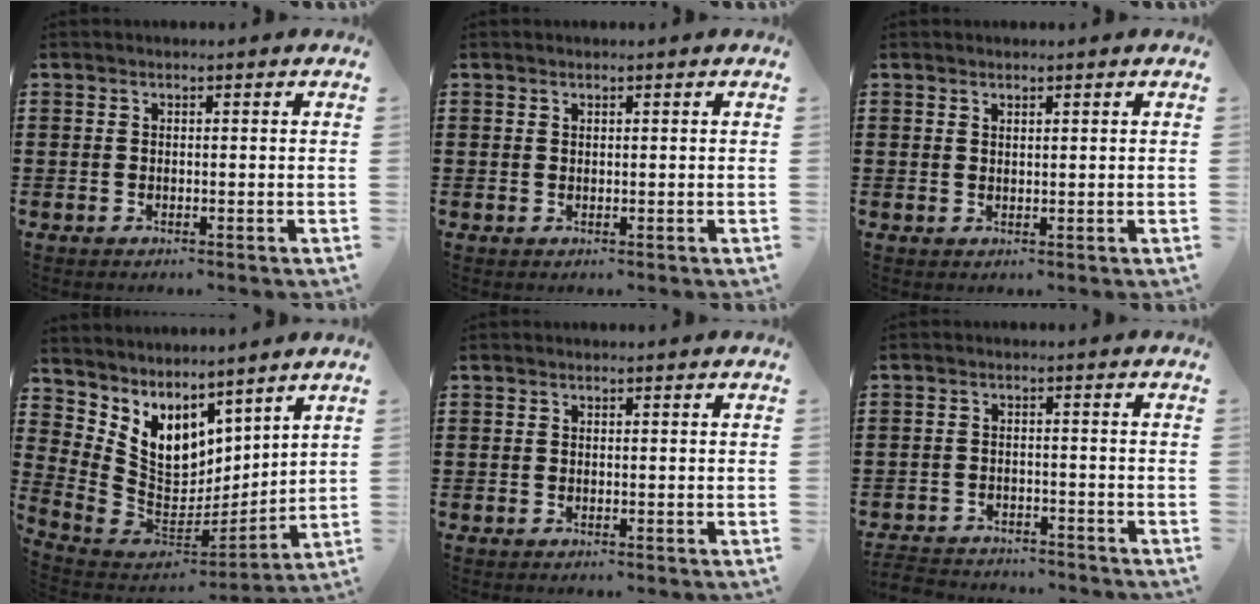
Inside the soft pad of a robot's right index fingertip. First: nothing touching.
{"total": 0.5, "force": [0.4, 0.3, 0.2], "torque": [-0.005, 0.002, 0.008]}
{"total": 1.0, "force": [0.9, 0.3, 0.3], "torque": [-0.006, 0.002, 0.017]}
{"total": 7.8, "force": [4.1, 5.9, 3.0], "torque": [-0.112, -0.048, 0.079]}
{"total": 0.0}
{"total": 2.9, "force": [-2.9, 0.3, -0.2], "torque": [-0.005, -0.001, -0.064]}